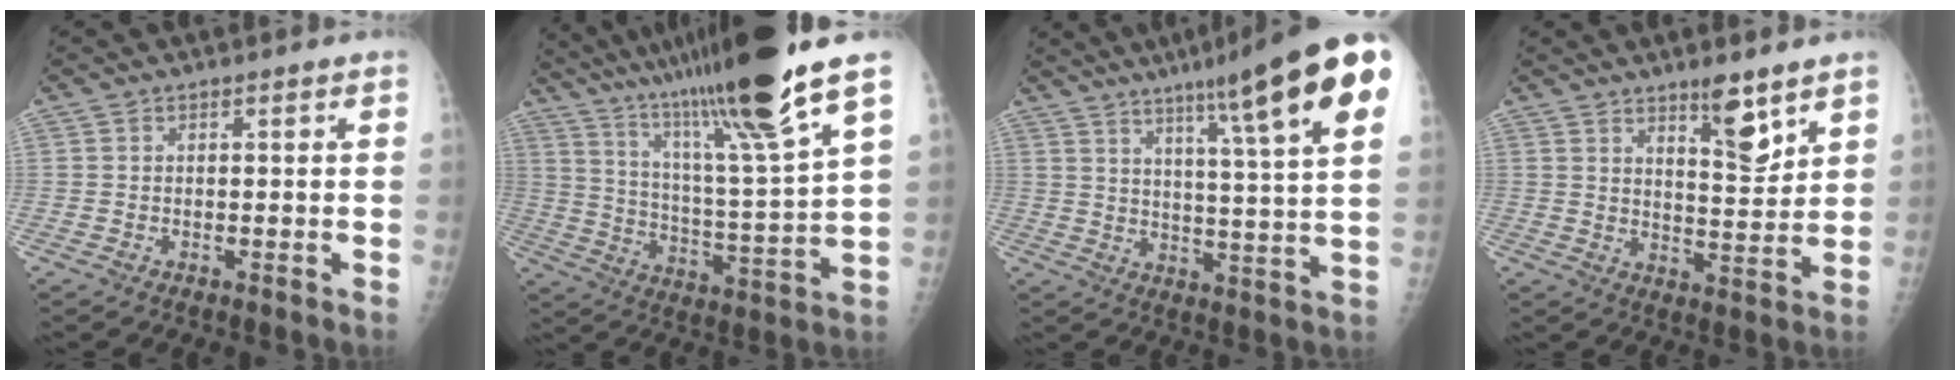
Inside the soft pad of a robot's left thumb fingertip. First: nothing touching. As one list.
[{"total": 24.4, "force": [16.8, 1.4, 17.6], "torque": [-0.292, -0.058, 0.288]}, {"total": 20.7, "force": [11.3, 1.7, 17.2], "torque": [-0.238, -0.030, 0.150]}, {"total": 7.7, "force": [5.1, 2.0, 5.4], "torque": [-0.072, -0.043, 0.083]}]